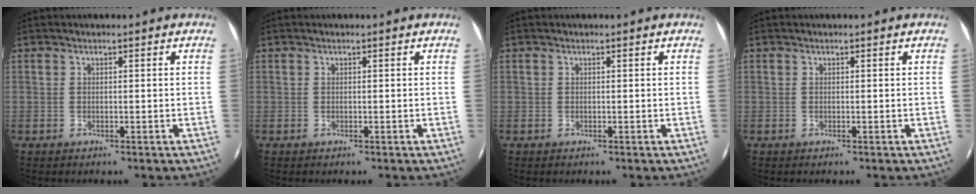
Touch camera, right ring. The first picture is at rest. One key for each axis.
{"total": 0.0}
{"total": 0.0}
{"total": 0.0}